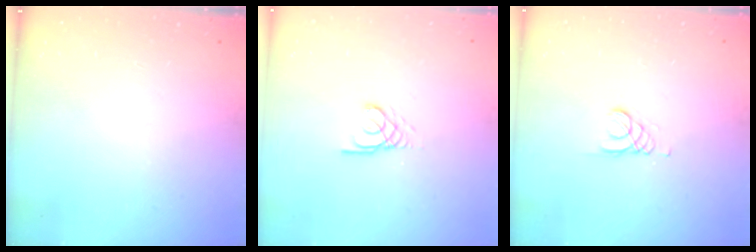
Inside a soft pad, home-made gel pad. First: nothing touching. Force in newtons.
{"total": 2.4, "press": 2.4, "slide": 0.3}
{"total": 0.7, "press": 0.7, "slide": 0.1}